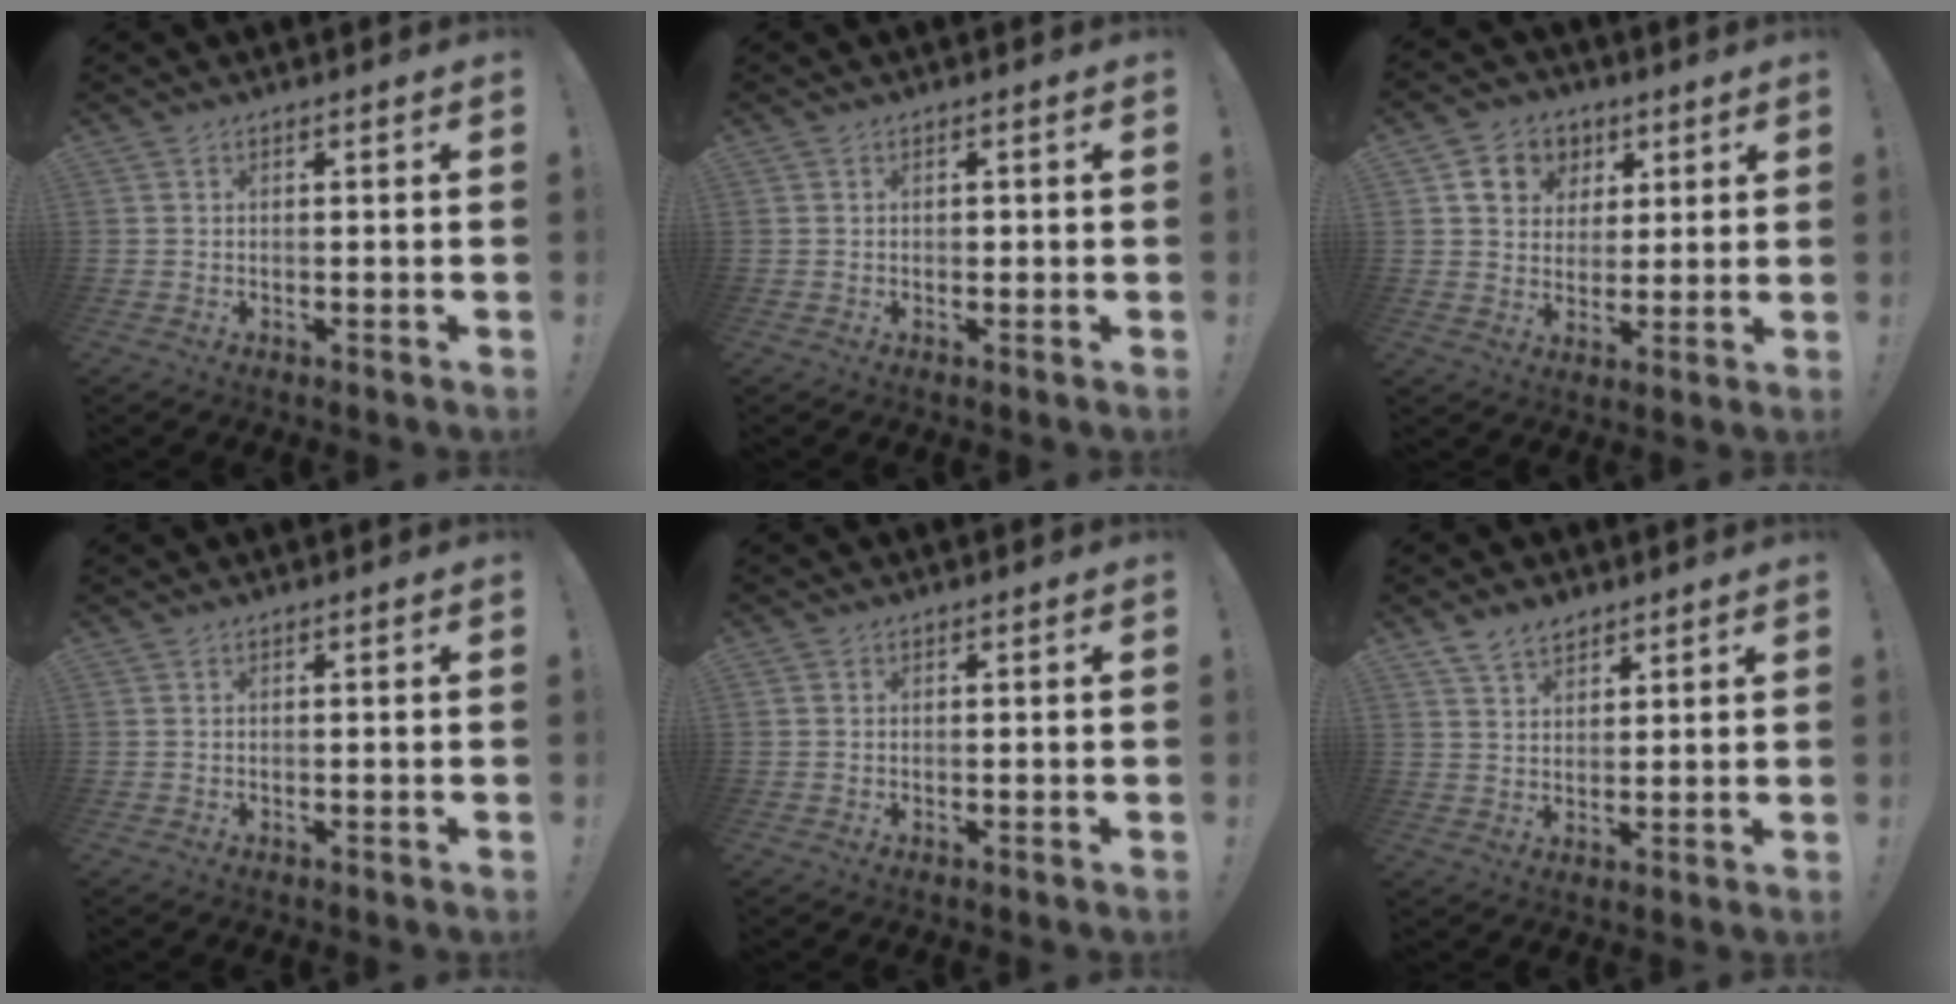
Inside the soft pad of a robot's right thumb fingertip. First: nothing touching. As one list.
[{"total": 0.6, "force": [-0.2, 0.5, 0.2], "torque": [-0.003, 0.002, -0.004]}, {"total": 10.1, "force": [4.1, 8.6, 3.4], "torque": [-0.043, -0.017, 0.082]}, {"total": 0.0}, {"total": 0.6, "force": [0.1, 0.6, 0.0], "torque": [0.001, 0.003, 0.003]}, {"total": 6.3, "force": [4.6, 3.6, 2.3], "torque": [-0.043, -0.018, 0.089]}]